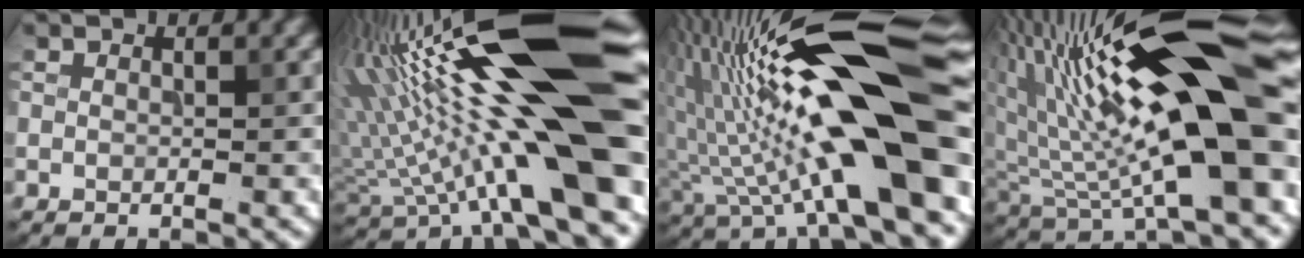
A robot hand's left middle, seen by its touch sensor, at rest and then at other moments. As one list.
[{"total": 20.0, "force": [4.0, 4.5, 19.0], "torque": [-0.308, 0.017, 0.072]}, {"total": 18.1, "force": [2.3, 4.6, 17.4], "torque": [-0.283, 0.019, 0.032]}, {"total": 19.6, "force": [3.9, 5.4, 18.4], "torque": [-0.308, 0.031, 0.064]}]